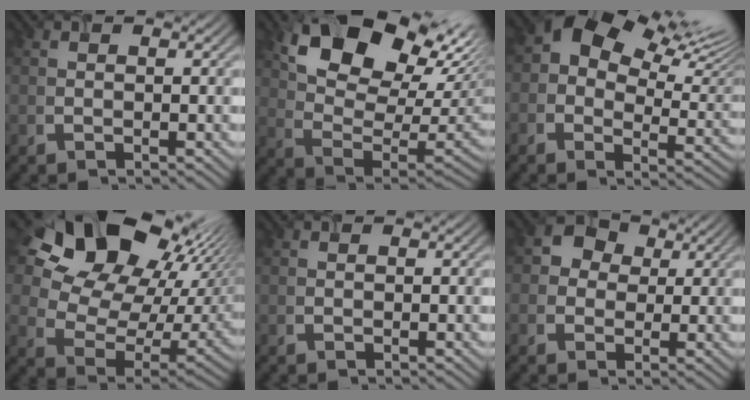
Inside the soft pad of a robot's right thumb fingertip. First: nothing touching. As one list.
[{"total": 14.9, "force": [8.5, 7.9, 9.3], "torque": [-0.179, 0.007, 0.159]}, {"total": 12.4, "force": [6.5, 7.6, 7.3], "torque": [-0.131, 0.015, 0.121]}, {"total": 19.6, "force": [10.3, 13.3, 10.1], "torque": [-0.215, 0.038, 0.196]}, {"total": 0.0}, {"total": 3.2, "force": [0.4, 3.1, 0.5], "torque": [-0.009, 0.003, 0.004]}]